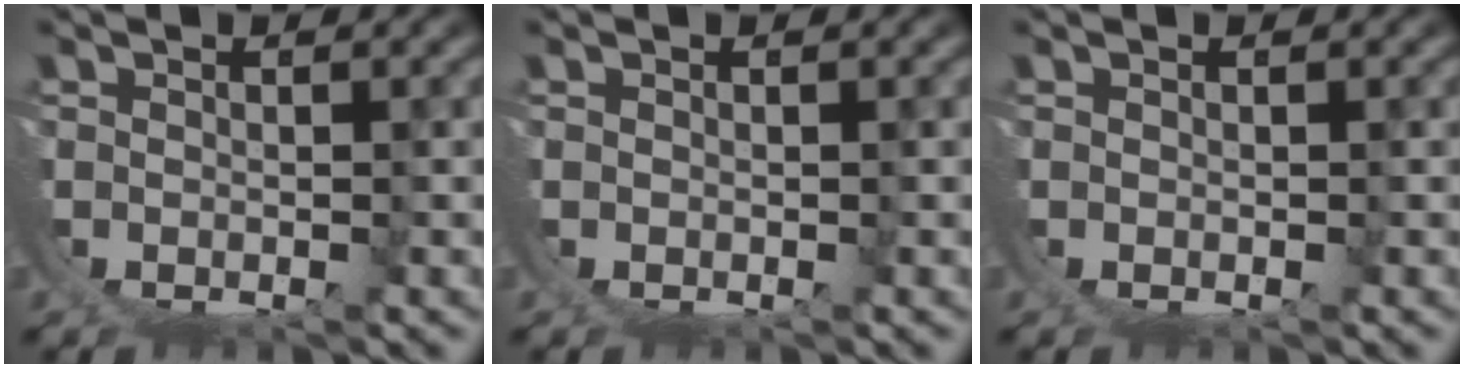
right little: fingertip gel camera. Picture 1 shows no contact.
{"total": 0.0}
{"total": 0.0}